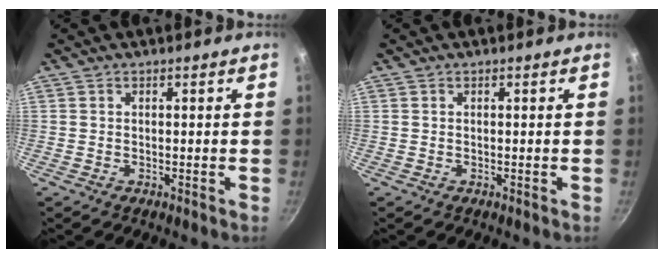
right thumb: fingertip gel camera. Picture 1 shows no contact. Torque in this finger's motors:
{"motor_torque": [-0.01, -0.01, 0.01, -0.01, 0.00]}